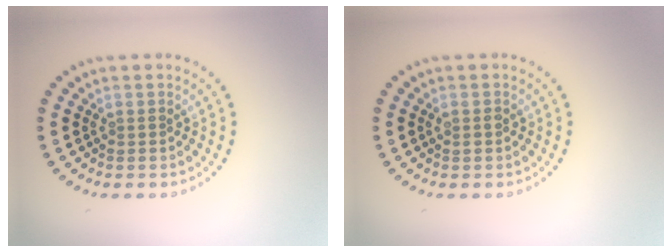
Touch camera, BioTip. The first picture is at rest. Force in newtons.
{"total": 0.8, "press": 0.8, "slide": 0.2}